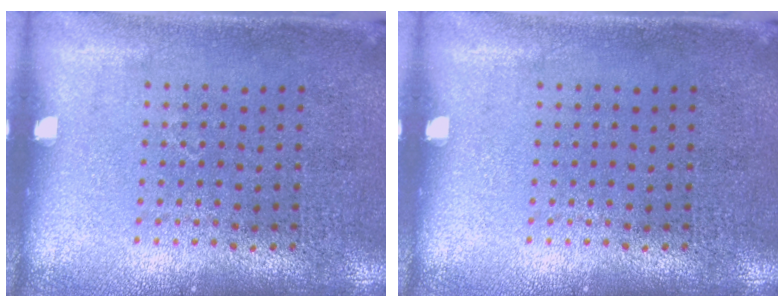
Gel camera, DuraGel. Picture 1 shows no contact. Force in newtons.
{"total": 0.0}